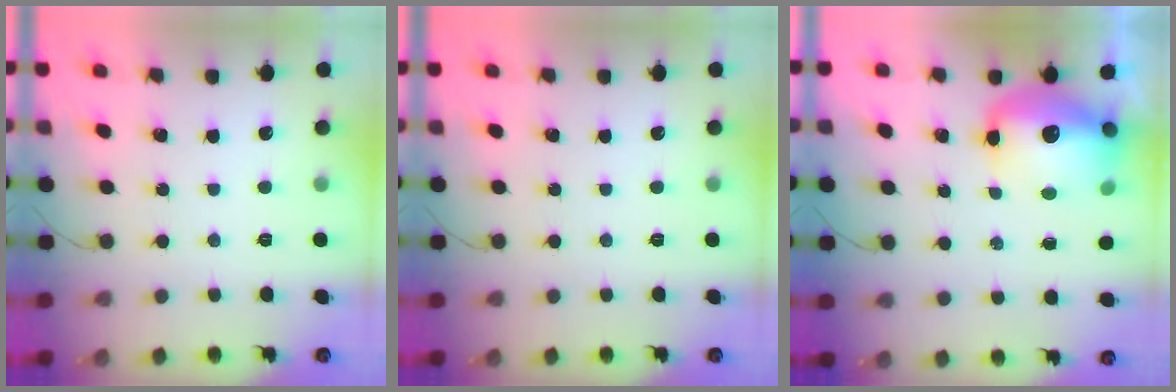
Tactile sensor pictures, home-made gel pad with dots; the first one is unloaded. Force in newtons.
{"total": 0.0}
{"total": 15.5, "press": 15.1, "slide": 3.6}